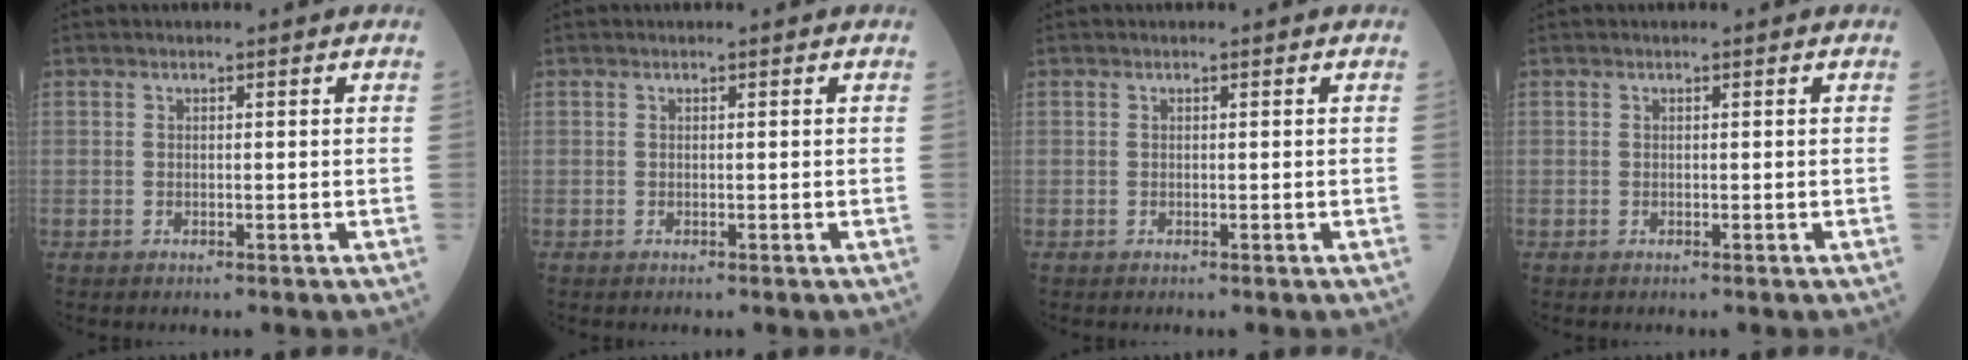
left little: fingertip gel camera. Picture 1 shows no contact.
{"total": 0.0}
{"total": 0.0}
{"total": 0.0}